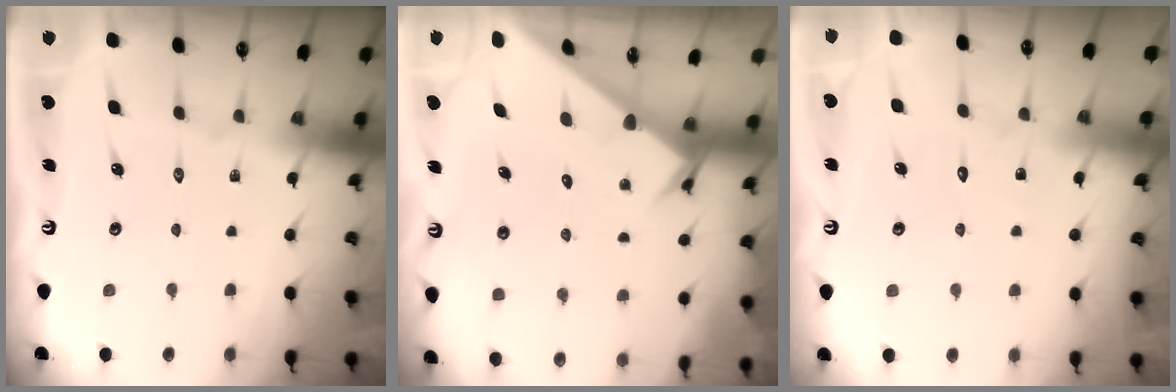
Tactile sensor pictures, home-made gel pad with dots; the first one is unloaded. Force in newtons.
{"total": 2.9, "press": 2.9, "slide": 0.1}
{"total": 6.4, "press": 6.4, "slide": 0.6}